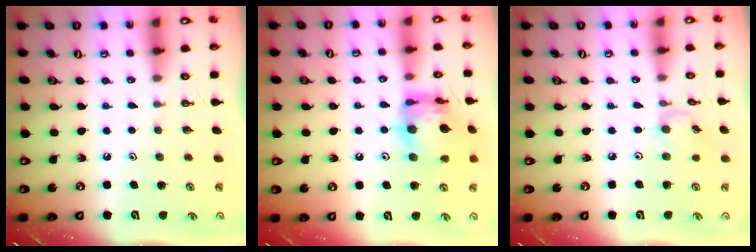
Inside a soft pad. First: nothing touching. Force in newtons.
{"total": 15.1, "press": 15.0, "slide": 1.7}
{"total": 2.7, "press": 2.7, "slide": 0.5}